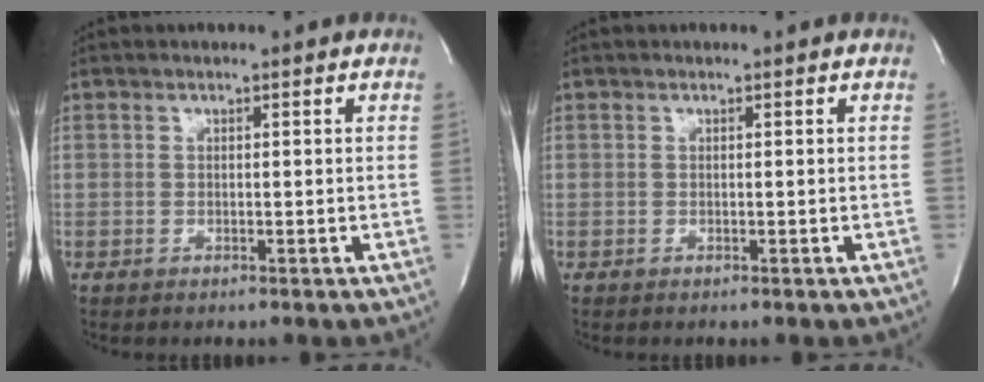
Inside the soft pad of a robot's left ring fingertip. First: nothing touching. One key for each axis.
{"total": 0.0}